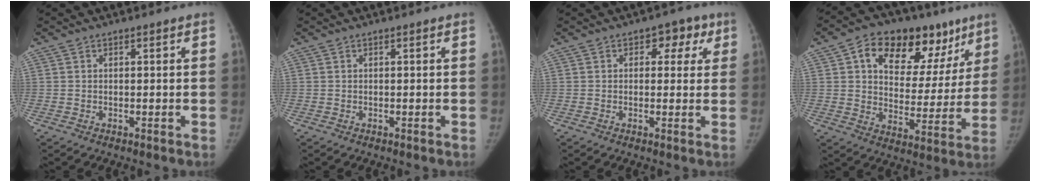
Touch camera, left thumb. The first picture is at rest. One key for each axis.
{"total": 0.0}
{"total": 5.5, "fx": 2.1, "fy": 3.9, "fz": 3.3, "tx": 0.004, "ty": 0.000, "tz": 0.017}
{"total": 22.6, "fx": 11.6, "fy": 13.5, "fz": 14.0, "tx": -0.151, "ty": 0.000, "tz": 0.176}